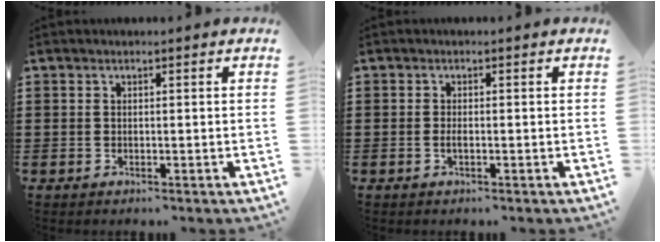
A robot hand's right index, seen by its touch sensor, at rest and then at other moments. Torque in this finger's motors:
{"motor_torque": [1.11, 1.03, 0.09, 0.05]}